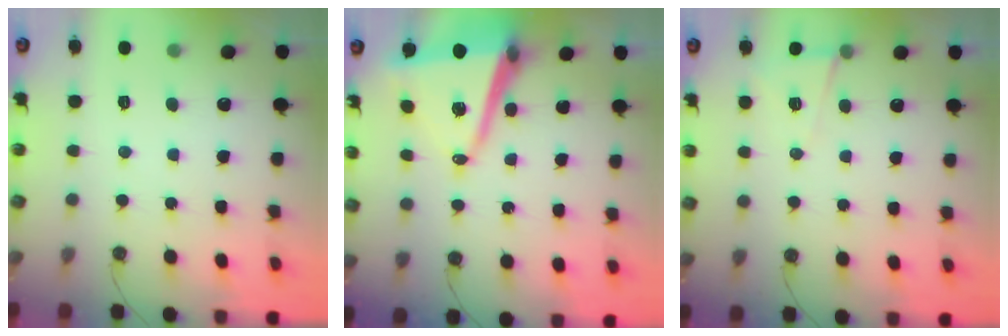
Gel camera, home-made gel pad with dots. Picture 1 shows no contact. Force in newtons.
{"total": 12.1, "press": 11.4, "slide": 4.1}
{"total": 6.0, "press": 3.9, "slide": 4.6}